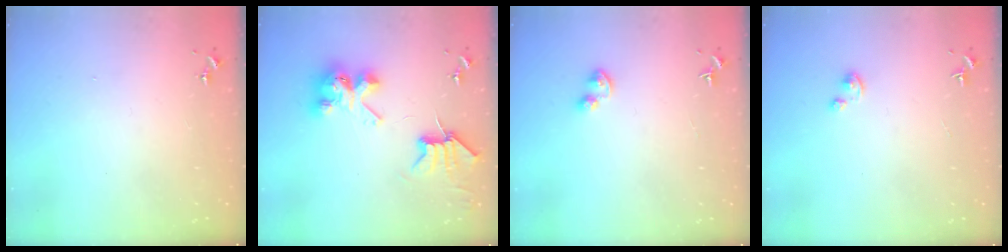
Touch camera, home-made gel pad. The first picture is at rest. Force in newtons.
{"total": 8.9, "press": 8.8, "slide": 0.6}
{"total": 4.8, "press": 4.8, "slide": 0.5}
{"total": 2.6, "press": 2.6, "slide": 0.2}